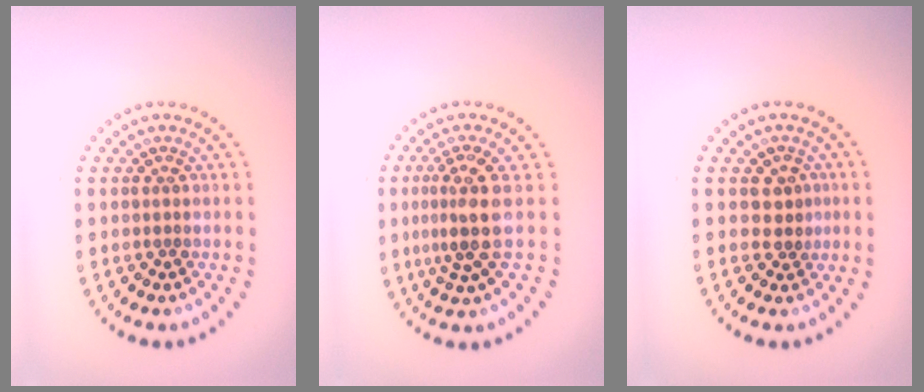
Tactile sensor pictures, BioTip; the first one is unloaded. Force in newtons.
{"total": 3.3, "press": 2.5, "slide": 2.1}
{"total": 1.7, "press": 1.5, "slide": 0.9}